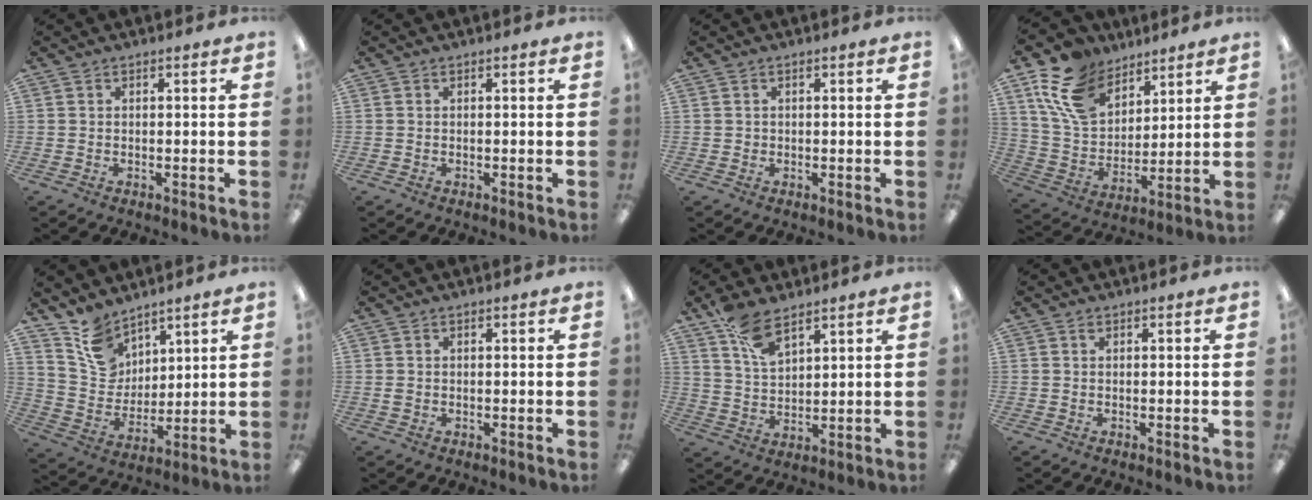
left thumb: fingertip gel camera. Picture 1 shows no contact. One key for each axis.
{"total": 0.0}
{"total": 0.6, "fx": 0.1, "fy": 0.6, "fz": 0.1, "tx": -0.002, "ty": 0.006, "tz": -0.001}
{"total": 16.4, "fx": 10.5, "fy": 10.2, "fz": 7.4, "tx": -0.167, "ty": -0.042, "tz": 0.203}
{"total": 11.0, "fx": 8.4, "fy": 6.8, "fz": 2.4, "tx": -0.068, "ty": -0.048, "tz": 0.167}
{"total": 0.9, "fx": 0.1, "fy": 0.7, "fz": 0.5, "tx": -0.010, "ty": 0.005, "tz": 0.000}
{"total": 9.3, "fx": 6.7, "fy": 3.9, "fz": 5.2, "tx": -0.094, "ty": -0.032, "tz": 0.121}
{"total": 0.5, "fx": 0.3, "fy": 0.3, "fz": 0.3, "tx": -0.007, "ty": 0.004, "tz": 0.005}